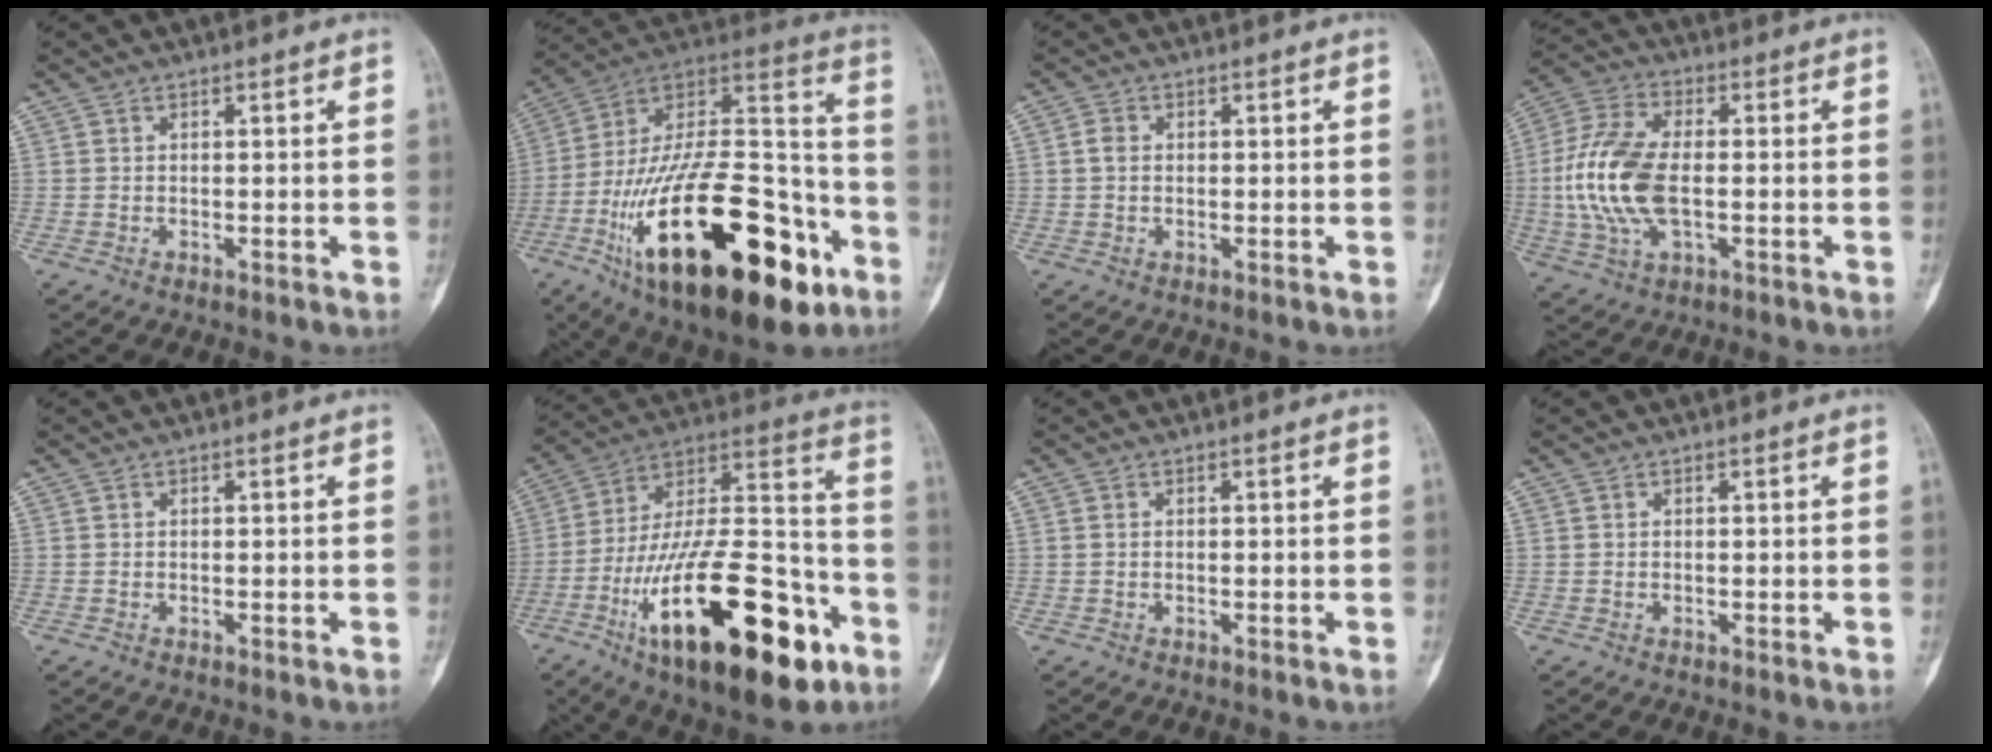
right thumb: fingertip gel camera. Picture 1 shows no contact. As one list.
[{"total": 39.8, "force": [-16.6, 17.0, 31.9], "torque": [-0.535, 0.057, -0.262]}, {"total": 2.1, "force": [0.2, 1.6, 1.4], "torque": [-0.025, 0.002, 0.003]}, {"total": 15.0, "force": [-1.1, 7.9, 12.8], "torque": [-0.279, 0.010, -0.022]}, {"total": 0.0}, {"total": 33.6, "force": [-14.8, 13.1, 27.2], "torque": [-0.445, 0.063, -0.232]}, {"total": 0.6, "force": [0.1, 0.4, 0.5], "torque": [-0.013, 0.001, 0.004]}, {"total": 0.0}]